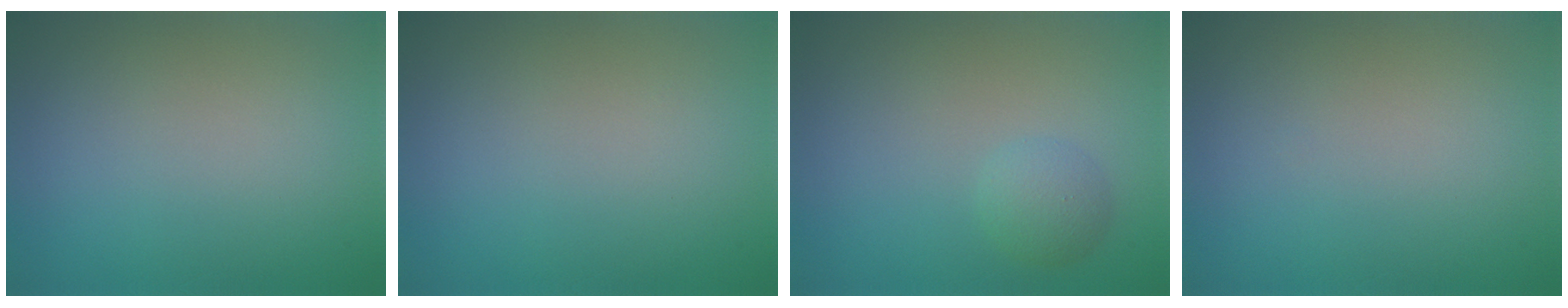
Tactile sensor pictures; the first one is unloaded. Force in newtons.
{"total": 0.0}
{"total": 1.7, "press": 1.7, "slide": 0.1}
{"total": 0.0}